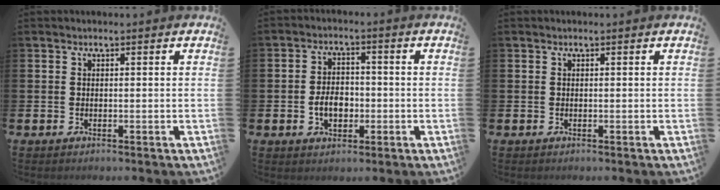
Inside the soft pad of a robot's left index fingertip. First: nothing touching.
{"total": 4.3, "force": [-1.0, 2.9, 2.9], "torque": [-0.040, 0.000, -0.024]}
{"total": 0.0}